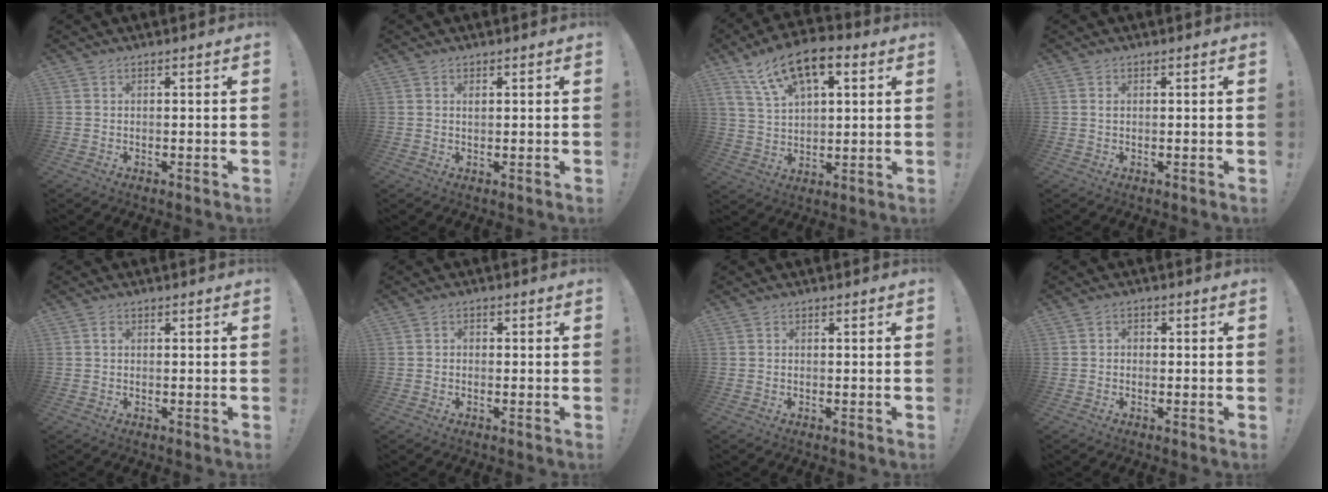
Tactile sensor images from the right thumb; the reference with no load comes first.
{"total": 0.7, "force": [0.3, 0.4, 0.5], "torque": [-0.004, -0.001, 0.004]}
{"total": 14.4, "force": [7.7, 7.2, 9.9], "torque": [-0.169, -0.028, 0.141]}
{"total": 0.0}
{"total": 0.7, "force": [0.2, 0.3, 0.5], "torque": [-0.005, 0.001, 0.002]}
{"total": 1.5, "force": [-0.9, 1.0, 0.6], "torque": [-0.013, 0.007, -0.016]}
{"total": 0.0}
{"total": 1.7, "force": [-1.0, 1.1, 0.8], "torque": [-0.016, 0.009, -0.017]}